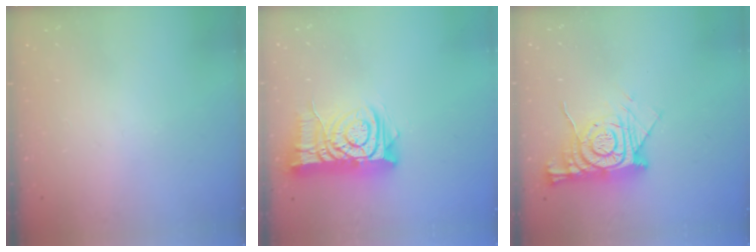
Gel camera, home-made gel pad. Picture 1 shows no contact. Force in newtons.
{"total": 13.2, "press": 13.2, "slide": 1.5}
{"total": 13.6, "press": 13.5, "slide": 1.3}